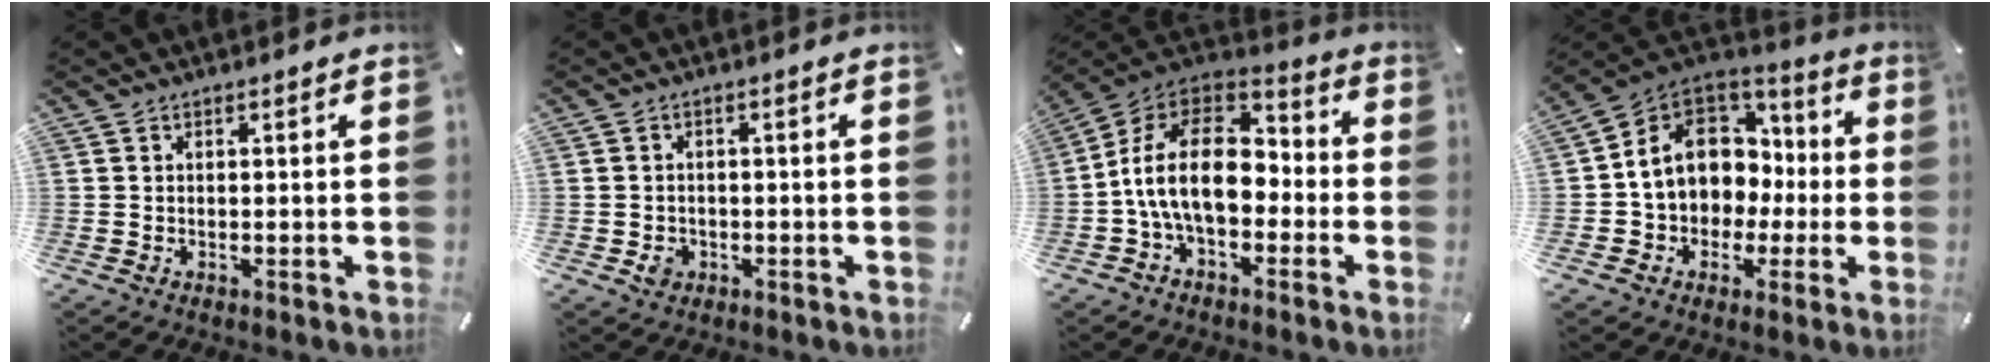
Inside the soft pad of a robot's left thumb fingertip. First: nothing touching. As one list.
[{"total": 3.0, "force": [-1.0, 2.5, 1.3], "torque": [-0.021, 0.004, -0.016]}, {"total": 18.0, "force": [-3.3, 11.4, 13.5], "torque": [-0.277, 0.030, -0.057]}, {"total": 11.4, "force": [1.0, 10.4, 4.6], "torque": [-0.108, -0.011, 0.029]}]